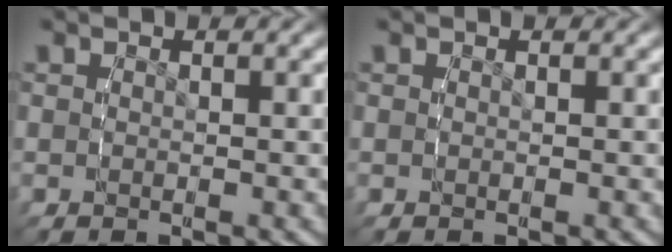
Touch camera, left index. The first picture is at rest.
{"total": 0.0}